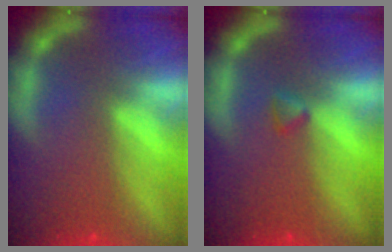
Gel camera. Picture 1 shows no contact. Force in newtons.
{"total": 0.9}